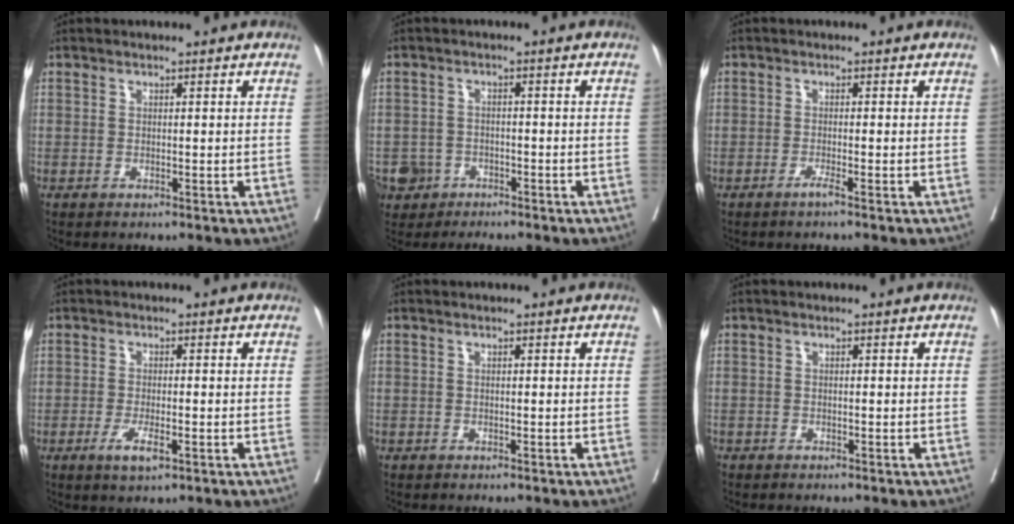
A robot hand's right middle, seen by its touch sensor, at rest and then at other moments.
{"total": 4.4, "force": [-2.9, 3.3, 0.3], "torque": [0.000, 0.007, -0.050]}
{"total": 1.1, "force": [-0.8, -0.3, 0.7], "torque": [-0.010, 0.000, -0.015]}
{"total": 3.7, "force": [-1.7, 0.9, 3.1], "torque": [-0.061, -0.004, -0.028]}
{"total": 0.8, "force": [-0.5, 0.6, -0.1], "torque": [-0.008, 0.005, -0.010]}
{"total": 1.1, "force": [-0.9, 0.7, 0.1], "torque": [-0.010, 0.002, -0.017]}